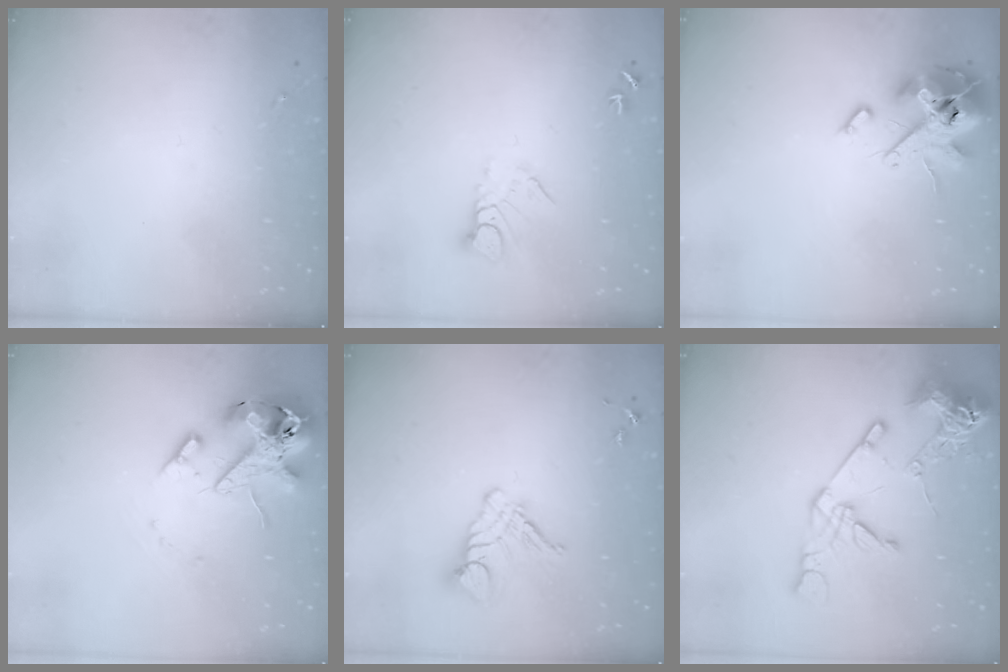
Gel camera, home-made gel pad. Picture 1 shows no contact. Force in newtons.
{"total": 5.9, "press": 5.9, "slide": 0.5}
{"total": 15.4, "press": 15.2, "slide": 2.6}
{"total": 15.6, "press": 15.4, "slide": 2.4}
{"total": 10.7, "press": 10.6, "slide": 1.1}
{"total": 19.7, "press": 19.5, "slide": 2.6}